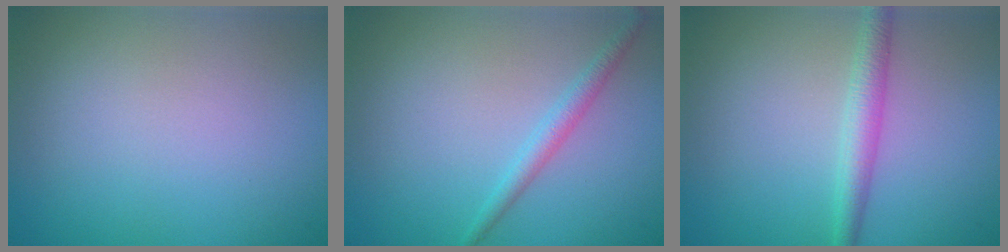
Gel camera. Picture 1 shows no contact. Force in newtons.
{"total": 1.7, "press": 1.7, "slide": 0.1}
{"total": 2.4, "press": 2.4, "slide": 0.0}